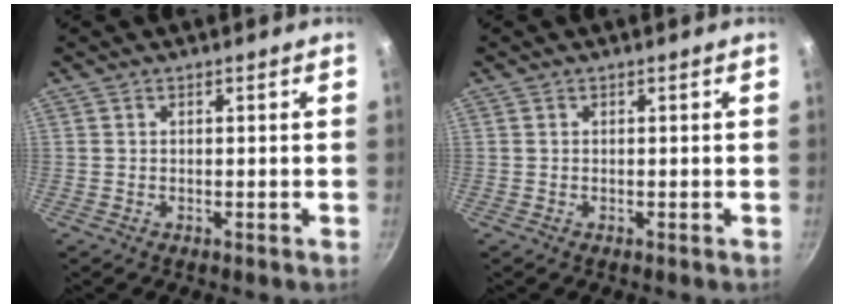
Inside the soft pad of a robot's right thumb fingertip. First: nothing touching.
{"total": 0.0}